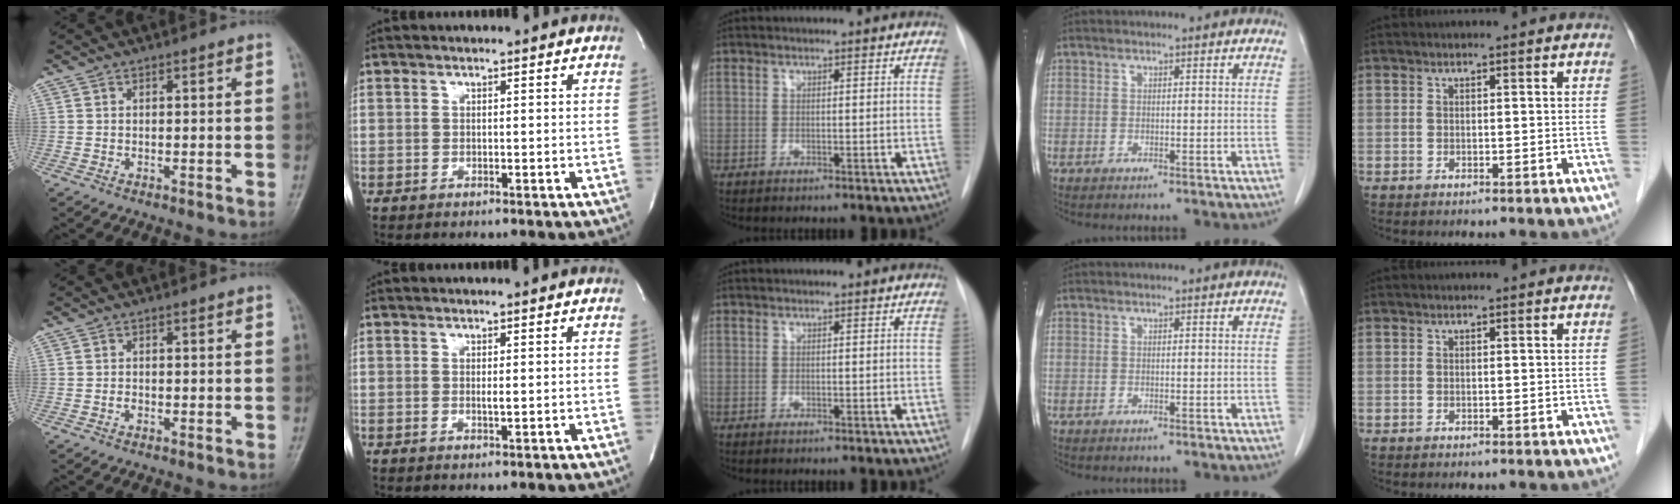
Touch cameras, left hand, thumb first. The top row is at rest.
{"thumb": {"total": 0.9, "force": [-0.3, 0.6, 0.5], "torque": [-0.004, 0.002, -0.006]}, "index": {"total": 0.8, "force": [0.0, 0.0, 0.8], "torque": [-0.020, -0.006, 0.000]}}